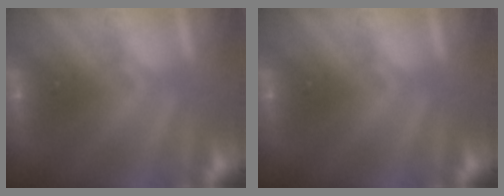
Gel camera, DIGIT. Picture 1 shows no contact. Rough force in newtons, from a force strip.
{"total": 0.0}